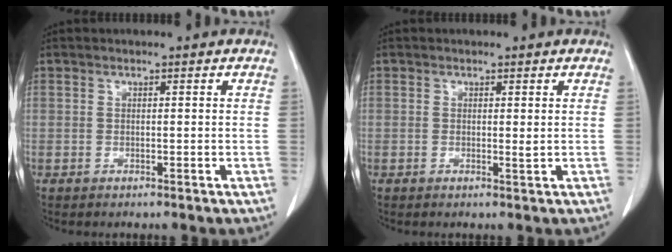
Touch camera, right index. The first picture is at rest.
{"total": 0.5, "force": [0.1, 0.0, 0.5], "torque": [-0.010, -0.003, 0.000]}